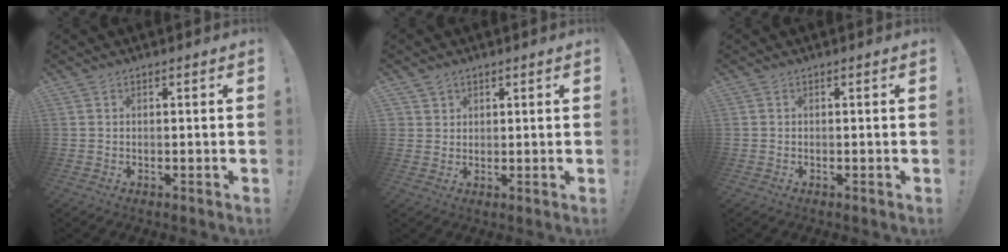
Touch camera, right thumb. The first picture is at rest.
{"total": 2.6, "force": [1.6, 2.1, 0.1], "torque": [-0.002, -0.007, 0.030]}
{"total": 0.0}